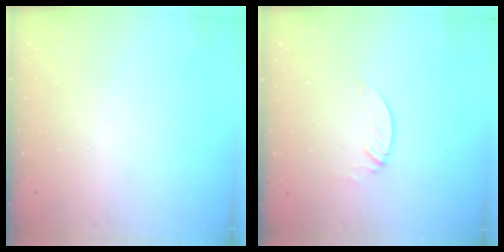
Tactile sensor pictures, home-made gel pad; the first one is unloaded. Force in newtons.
{"total": 2.3, "press": 2.3, "slide": 0.2}